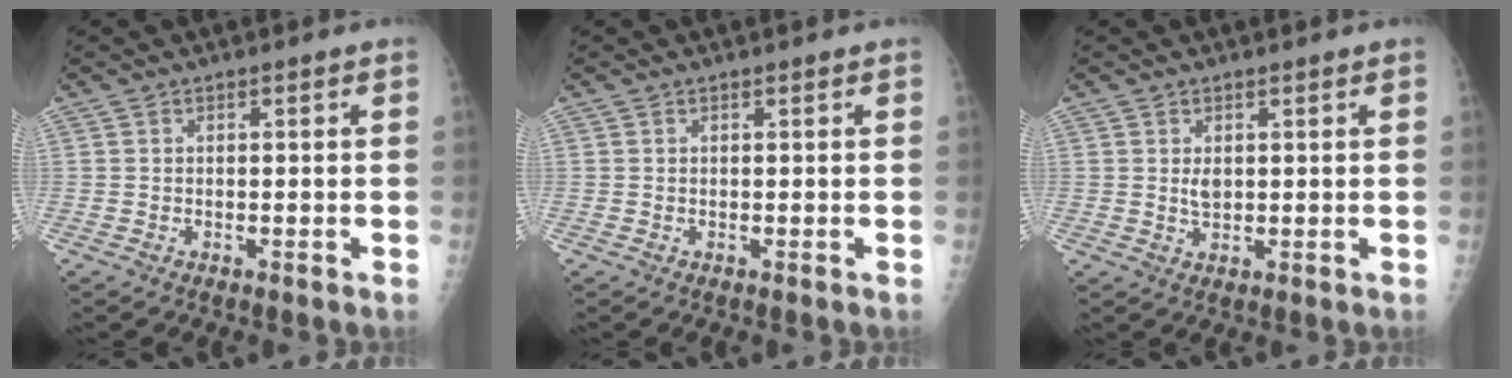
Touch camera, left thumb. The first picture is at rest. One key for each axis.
{"total": 0.0}
{"total": 2.1, "fx": 0.7, "fy": 1.3, "fz": 1.5, "tx": -0.023, "ty": -0.006, "tz": 0.015}